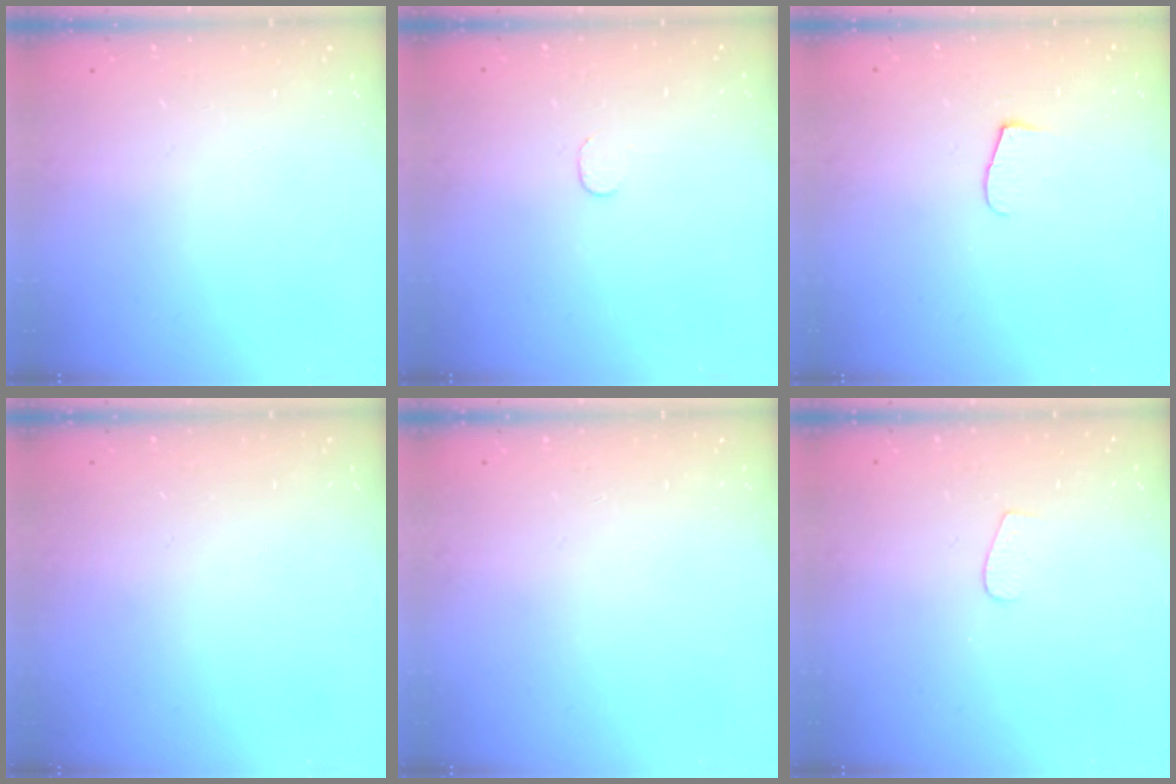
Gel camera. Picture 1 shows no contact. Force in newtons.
{"total": 3.5, "press": 3.5, "slide": 0.3}
{"total": 5.3, "press": 5.2, "slide": 0.6}
{"total": 0.6, "press": 0.6, "slide": 0.2}
{"total": 0.0}
{"total": 3.7, "press": 3.7, "slide": 0.3}